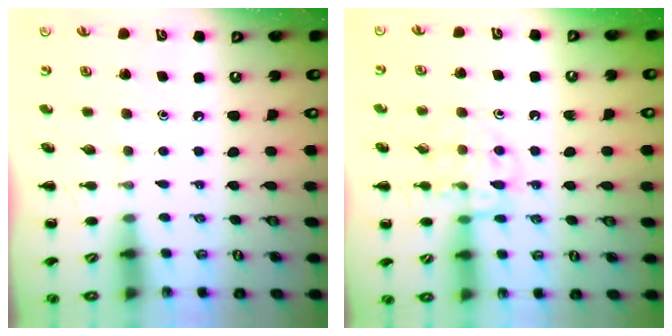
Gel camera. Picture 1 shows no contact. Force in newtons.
{"total": 11.0, "press": 11.0, "slide": 1.1}